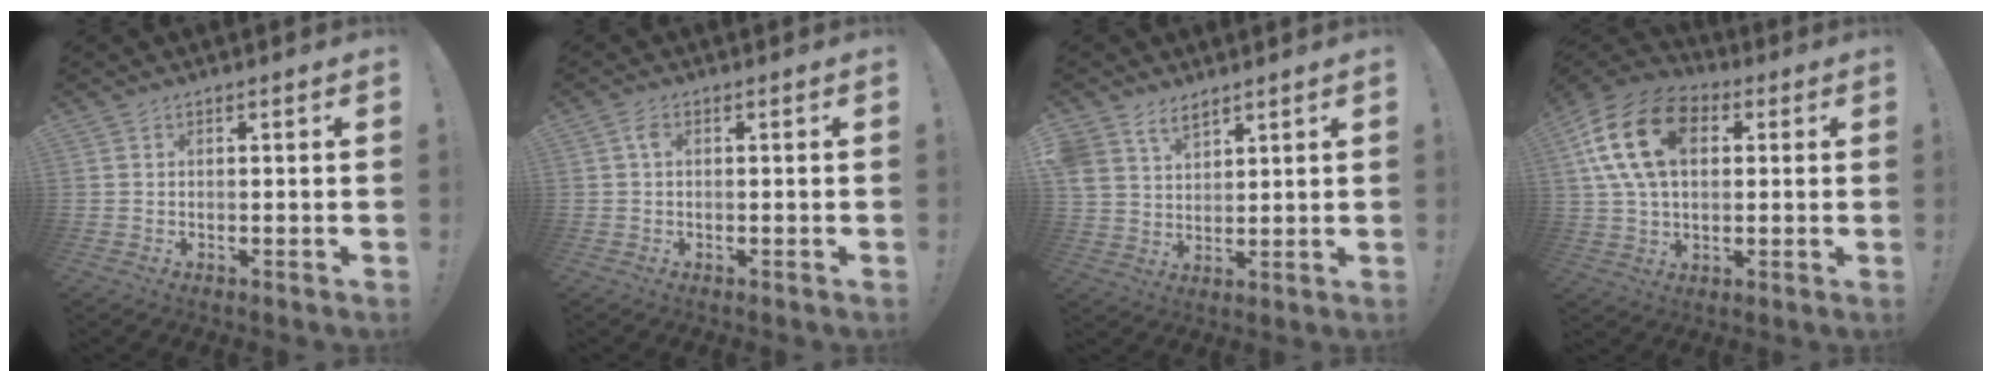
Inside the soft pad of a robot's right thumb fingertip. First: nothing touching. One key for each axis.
{"total": 1.9, "fx": 0.2, "fy": 1.1, "fz": 1.5, "tx": -0.036, "ty": 0.006, "tz": 0.004}
{"total": 7.0, "fx": 5.3, "fy": 4.2, "fz": 1.9, "tx": -0.047, "ty": -0.027, "tz": 0.107}
{"total": 19.6, "fx": 5.6, "fy": 12.9, "fz": 13.7, "tx": -0.255, "ty": 0.001, "tz": 0.101}